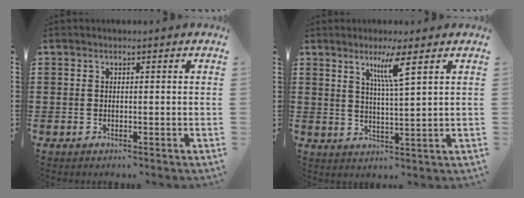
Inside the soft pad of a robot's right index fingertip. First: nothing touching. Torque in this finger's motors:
{"motor_torque": [0.59, 0.08, 0.15, 0.11]}